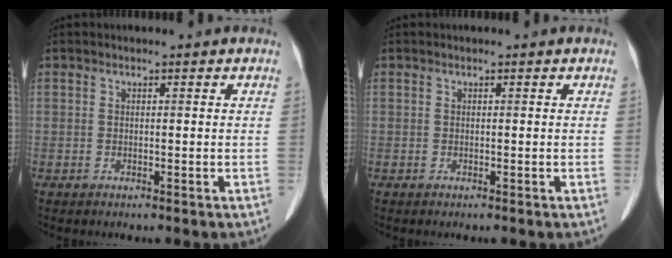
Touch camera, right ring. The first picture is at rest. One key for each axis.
{"total": 0.0}